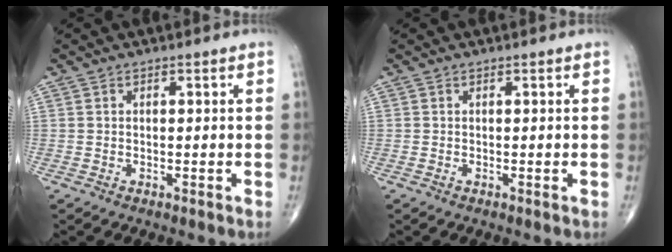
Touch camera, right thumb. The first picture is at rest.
{"total": 0.0}